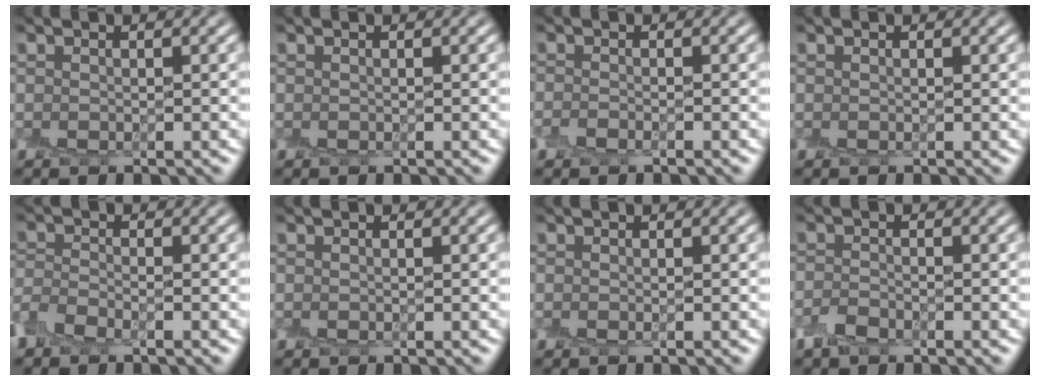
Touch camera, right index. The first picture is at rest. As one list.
[{"total": 0.0}, {"total": 0.6, "force": [-0.5, 0.1, 0.1], "torque": [-0.002, 0.000, -0.012]}, {"total": 0.0}, {"total": 1.8, "force": [-1.5, 0.7, 0.6], "torque": [-0.009, 0.000, -0.038]}, {"total": 0.0}, {"total": 0.0}, {"total": 0.9, "force": [-0.8, 0.4, 0.2], "torque": [-0.003, 0.002, -0.018]}]